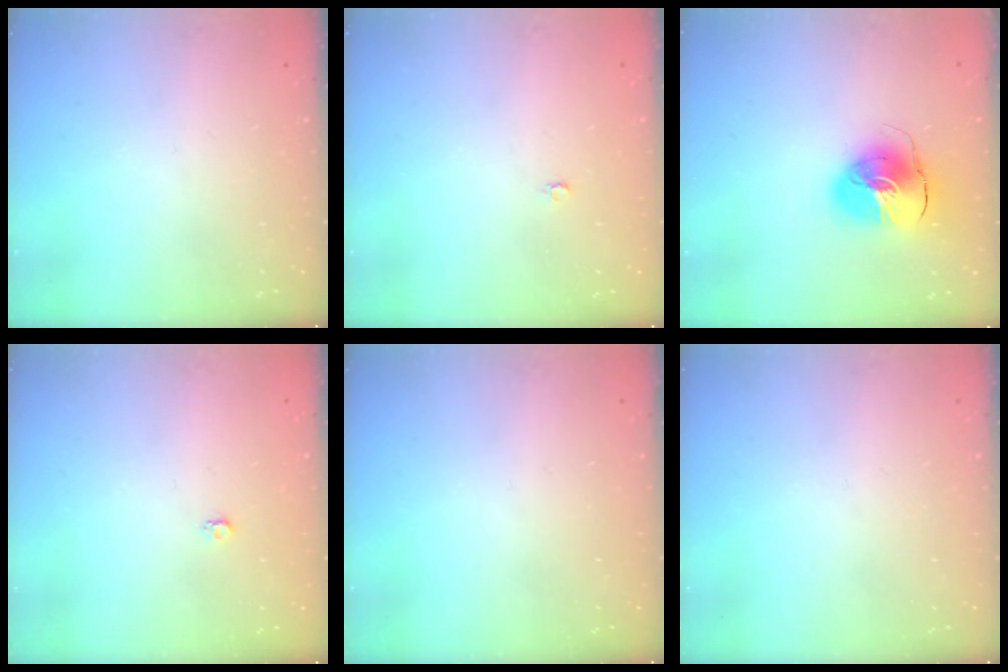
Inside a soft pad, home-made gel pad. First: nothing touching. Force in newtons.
{"total": 2.0, "press": 2.0, "slide": 0.4}
{"total": 11.2, "press": 11.0, "slide": 1.7}
{"total": 2.6, "press": 2.6, "slide": 0.4}
{"total": 0.0}
{"total": 0.0}